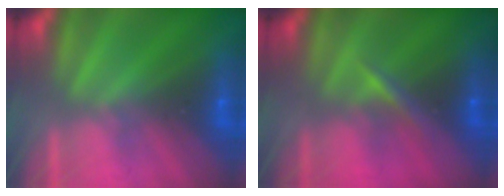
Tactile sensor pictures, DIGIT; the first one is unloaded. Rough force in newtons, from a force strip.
{"total": 2.9}